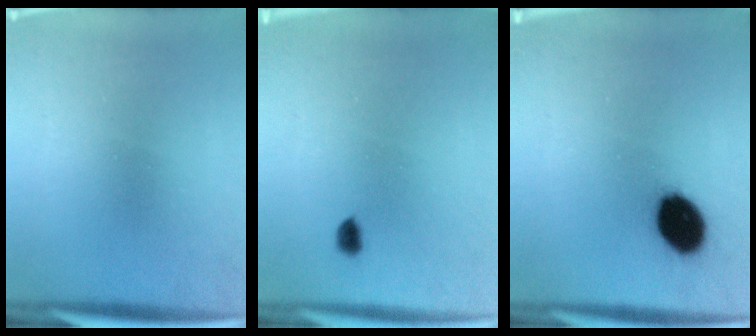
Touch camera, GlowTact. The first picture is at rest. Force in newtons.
{"total": 2.1}
{"total": 10.9}